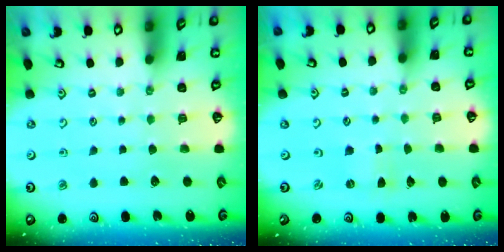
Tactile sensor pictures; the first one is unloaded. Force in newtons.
{"total": 0.0}